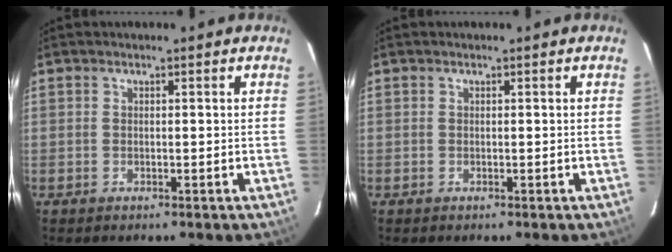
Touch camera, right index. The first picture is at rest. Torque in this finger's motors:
{"motor_torque": [0.00, 0.00, 0.00, 0.00]}